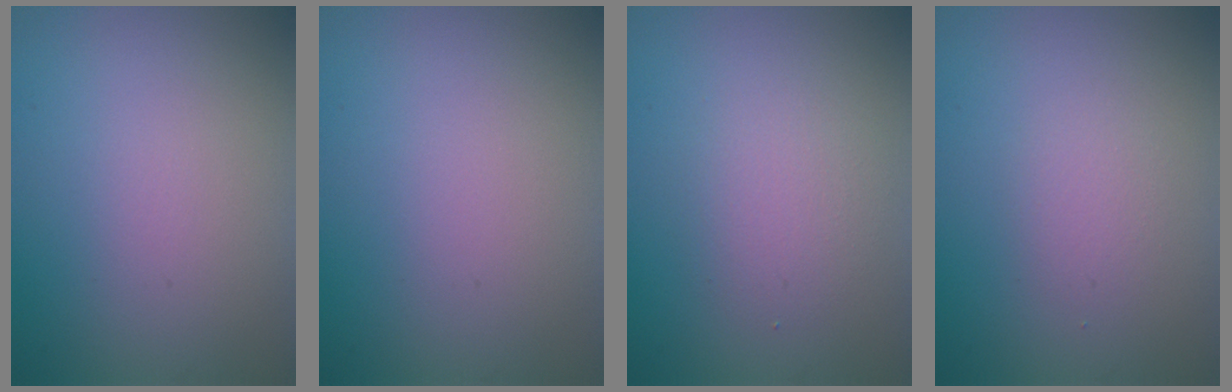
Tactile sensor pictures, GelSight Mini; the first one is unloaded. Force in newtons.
{"total": 0.0}
{"total": 2.2, "press": 2.2, "slide": 0.1}
{"total": 1.1, "press": 1.1, "slide": 0.0}